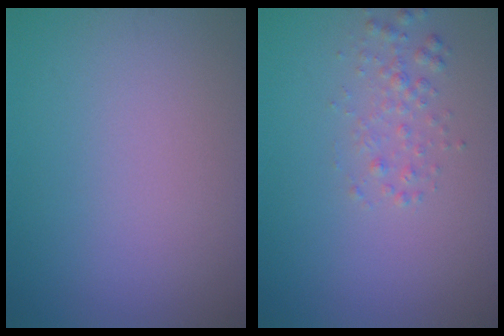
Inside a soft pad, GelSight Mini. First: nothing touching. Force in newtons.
{"total": 1.6, "press": 1.6, "slide": 0.0}